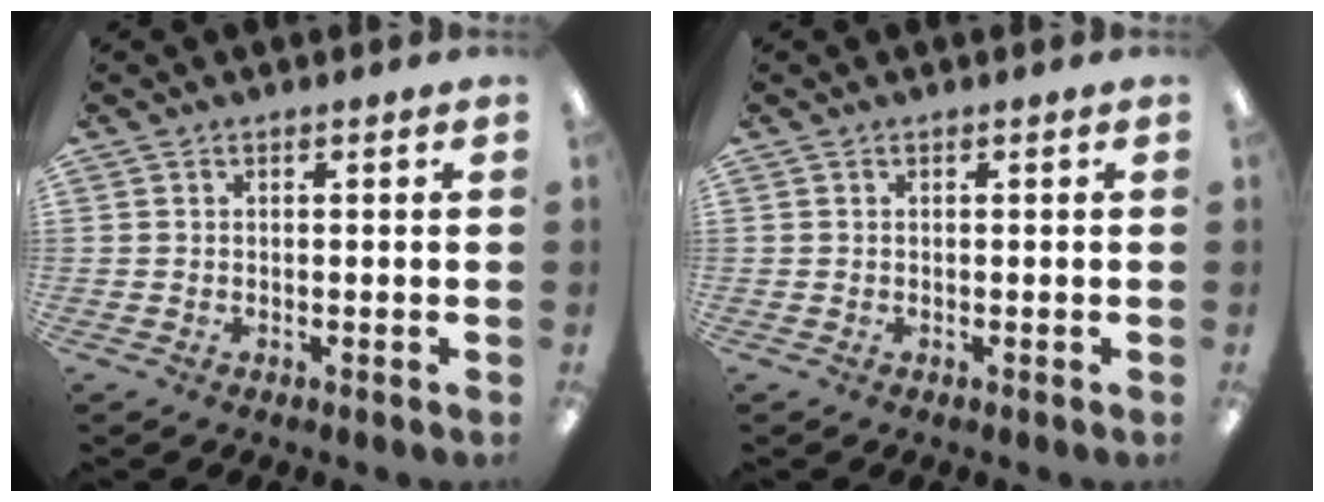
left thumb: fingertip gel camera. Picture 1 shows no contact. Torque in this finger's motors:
{"motor_torque": [0.00, 0.00, -0.07, 0.07, 0.00]}